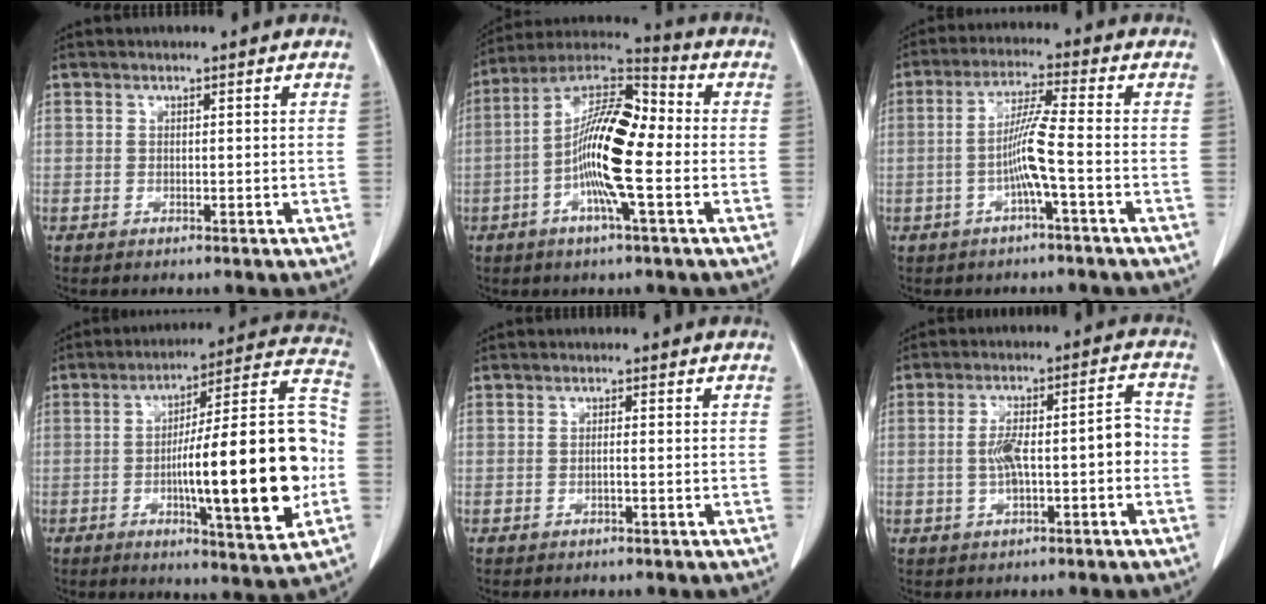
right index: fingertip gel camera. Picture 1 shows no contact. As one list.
[{"total": 14.7, "force": [-2.1, 2.6, 14.3], "torque": [-0.268, 0.017, -0.047]}, {"total": 6.5, "force": [-1.7, -0.8, 6.2], "torque": [-0.127, 0.004, -0.034]}, {"total": 22.9, "force": [-3.7, 2.3, 22.4], "torque": [-0.302, 0.019, -0.055]}, {"total": 0.8, "force": [-0.2, -0.1, 0.8], "torque": [-0.017, 0.000, -0.004]}, {"total": 8.5, "force": [-1.3, 2.1, 8.1], "torque": [-0.142, 0.032, -0.018]}]